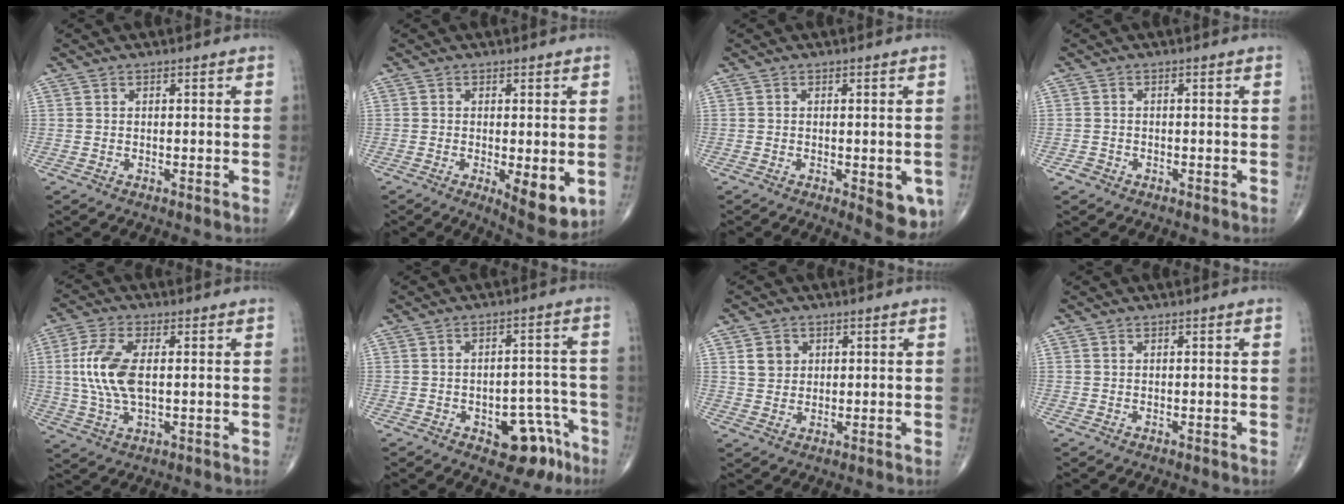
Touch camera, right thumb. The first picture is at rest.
{"total": 7.6, "force": [-1.8, 2.6, 6.9], "torque": [-0.091, -0.021, -0.023]}
{"total": 6.5, "force": [-2.0, 2.5, 5.6], "torque": [-0.049, -0.009, -0.022]}
{"total": 1.3, "force": [-0.9, 1.0, 0.1], "torque": [0.005, 0.005, -0.019]}
{"total": 10.7, "force": [0.9, 5.2, 9.4], "torque": [-0.210, 0.002, 0.019]}
{"total": 9.9, "force": [-5.2, 5.4, 6.5], "torque": [-0.043, 0.048, -0.060]}
{"total": 4.2, "force": [1.4, 3.6, 1.7], "torque": [-0.010, -0.006, 0.026]}
{"total": 0.0}